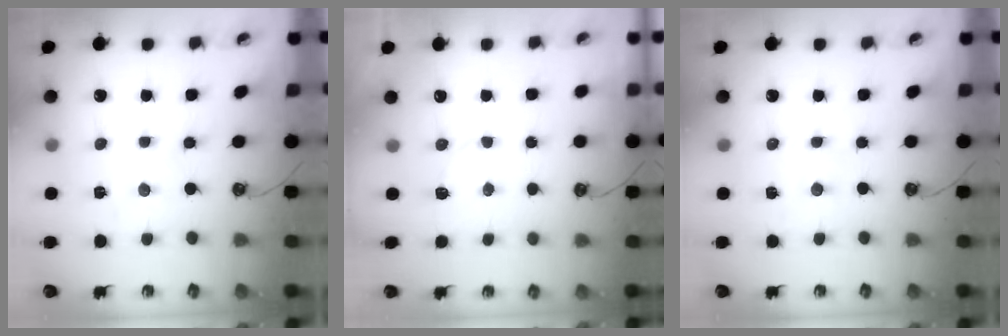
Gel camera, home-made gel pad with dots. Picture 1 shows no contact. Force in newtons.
{"total": 3.6, "press": 3.6, "slide": 0.8}
{"total": 2.3, "press": 2.3, "slide": 0.4}